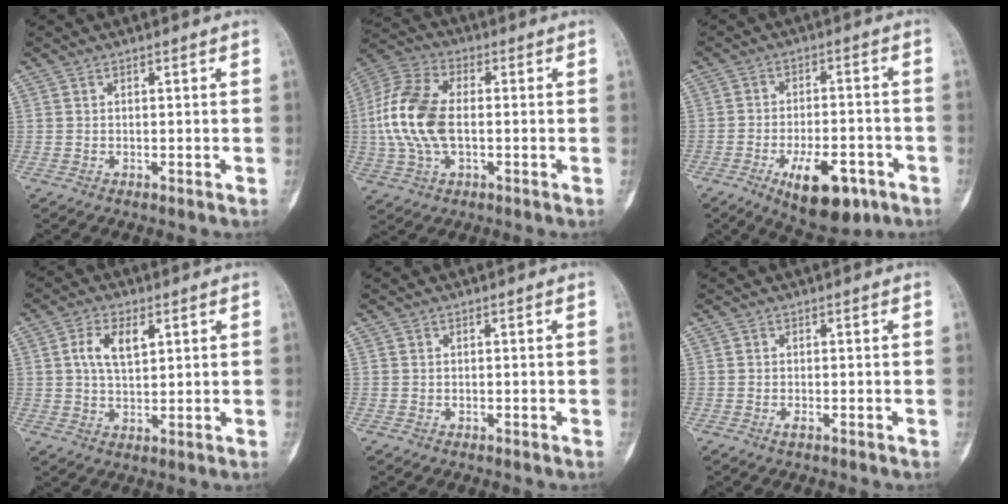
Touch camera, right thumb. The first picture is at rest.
{"total": 14.6, "force": [-0.5, 8.3, 12.0], "torque": [-0.260, 0.019, -0.013]}
{"total": 12.7, "force": [-6.2, 5.6, 9.5], "torque": [-0.128, 0.024, -0.085]}
{"total": 6.3, "force": [2.1, 3.2, 5.0], "torque": [-0.091, -0.002, 0.040]}
{"total": 0.0}
{"total": 0.7, "force": [-0.3, 0.1, 0.6], "torque": [-0.015, -0.002, -0.007]}